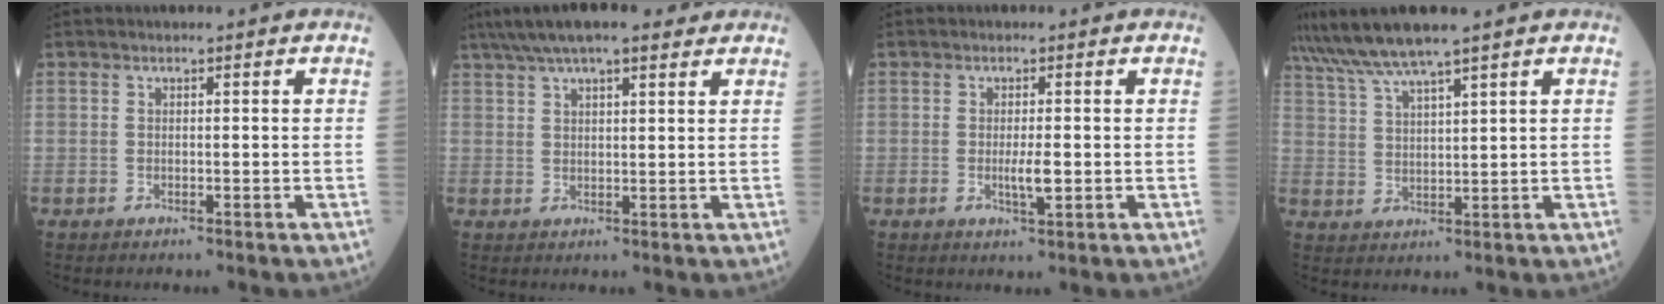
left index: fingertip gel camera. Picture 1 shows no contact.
{"total": 12.2, "force": [9.6, 2.7, 6.9], "torque": [-0.123, 0.050, 0.150]}
{"total": 2.6, "force": [-0.2, 0.4, 2.6], "torque": [-0.049, -0.003, -0.002]}
{"total": 7.4, "force": [6.2, -0.7, 4.0], "torque": [-0.088, 0.019, 0.123]}